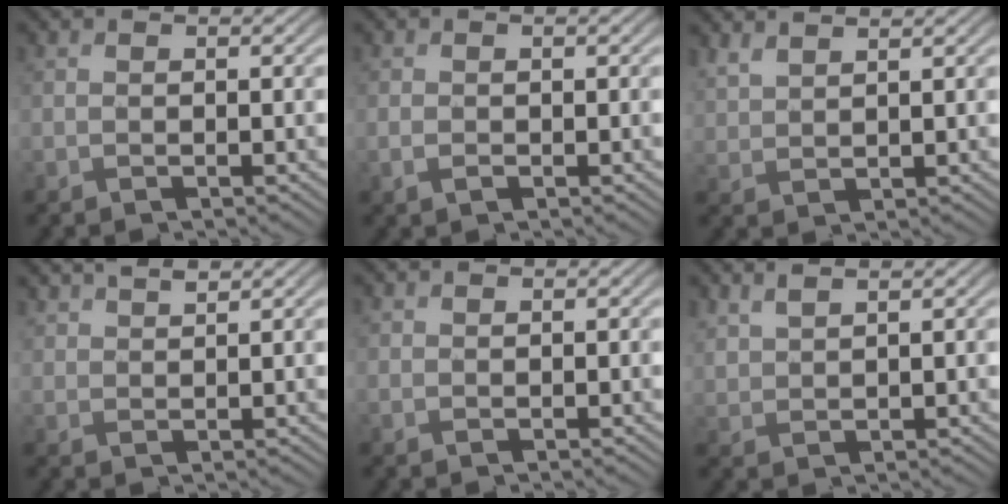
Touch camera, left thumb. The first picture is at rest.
{"total": 2.1, "force": [-0.4, 1.2, 1.7], "torque": [-0.038, -0.006, -0.003]}
{"total": 3.1, "force": [2.8, 0.7, 1.2], "torque": [-0.033, 0.003, 0.064]}
{"total": 2.7, "force": [2.3, 0.7, 1.1], "torque": [-0.026, 0.004, 0.052]}
{"total": 0.5, "force": [0.4, 0.3, 0.1], "torque": [-0.002, 0.000, 0.009]}
{"total": 2.7, "force": [2.3, 0.6, 1.3], "torque": [-0.033, 0.002, 0.055]}